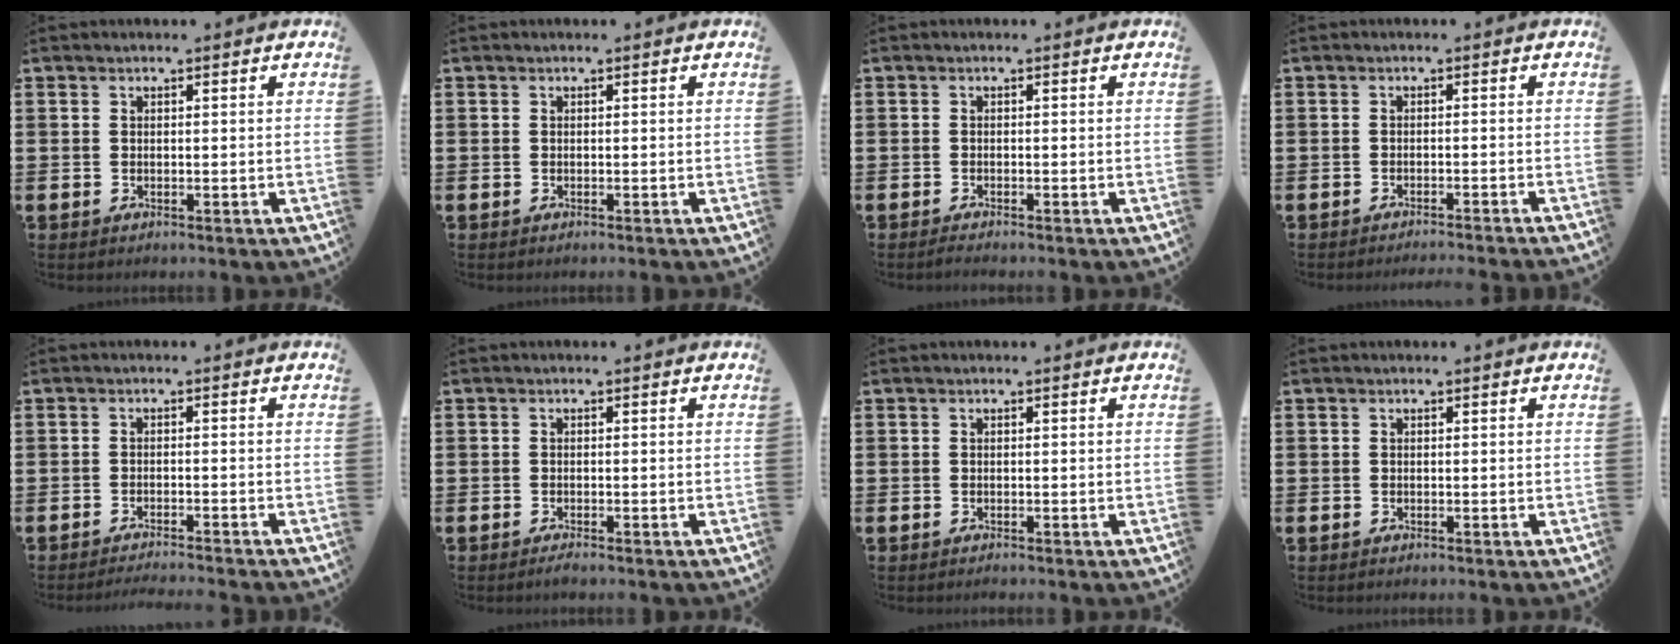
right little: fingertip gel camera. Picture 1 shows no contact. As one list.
[{"total": 0.0}, {"total": 0.7, "force": [-0.5, 0.0, 0.5], "torque": [-0.008, -0.002, -0.010]}, {"total": 1.1, "force": [-1.1, -0.4, 0.0], "torque": [0.001, 0.003, -0.022]}, {"total": 1.4, "force": [-1.3, -0.3, 0.1], "torque": [-0.002, 0.002, -0.026]}, {"total": 0.7, "force": [-0.5, 0.0, 0.4], "torque": [-0.008, -0.002, -0.011]}, {"total": 0.0}, {"total": 0.0}]